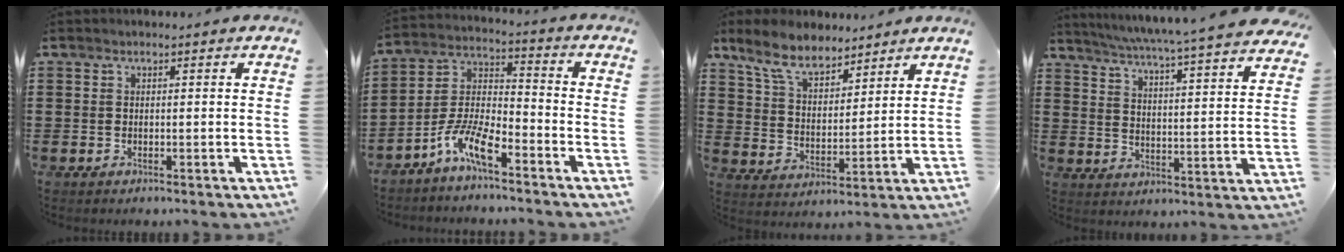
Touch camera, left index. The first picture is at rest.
{"total": 9.0, "force": [-6.9, 2.1, 5.5], "torque": [-0.127, -0.002, -0.136]}
{"total": 8.0, "force": [6.8, 2.6, 3.4], "torque": [-0.093, -0.015, 0.125]}
{"total": 4.5, "force": [4.0, -1.1, 1.8], "torque": [-0.055, -0.043, 0.059]}